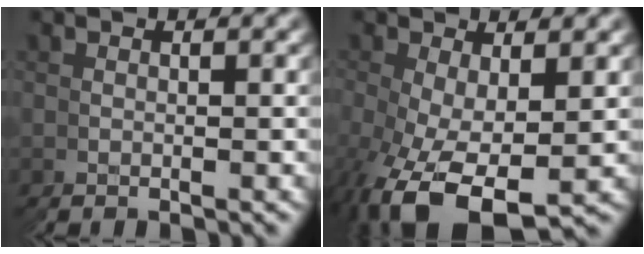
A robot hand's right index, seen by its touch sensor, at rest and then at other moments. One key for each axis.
{"total": 6.5, "fx": -1.5, "fy": 3.8, "fz": 5.0, "tx": -0.111, "ty": -0.018, "tz": -0.015}